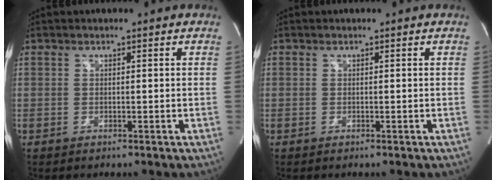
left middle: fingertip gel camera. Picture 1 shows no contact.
{"total": 0.0}